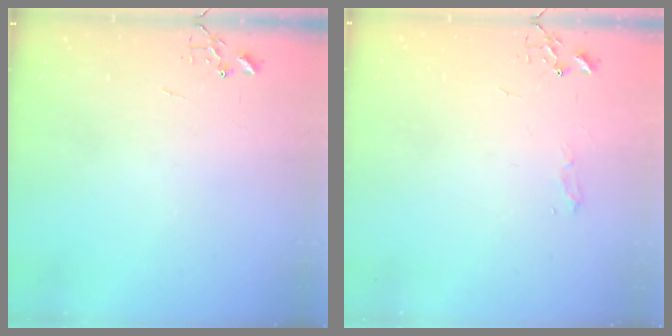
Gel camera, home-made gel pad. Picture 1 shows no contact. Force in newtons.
{"total": 5.6, "press": 5.6, "slide": 0.7}